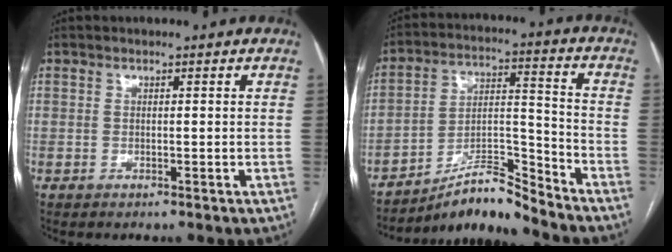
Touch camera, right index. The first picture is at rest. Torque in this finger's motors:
{"motor_torque": [-0.12, -0.19, -0.15, -0.06]}